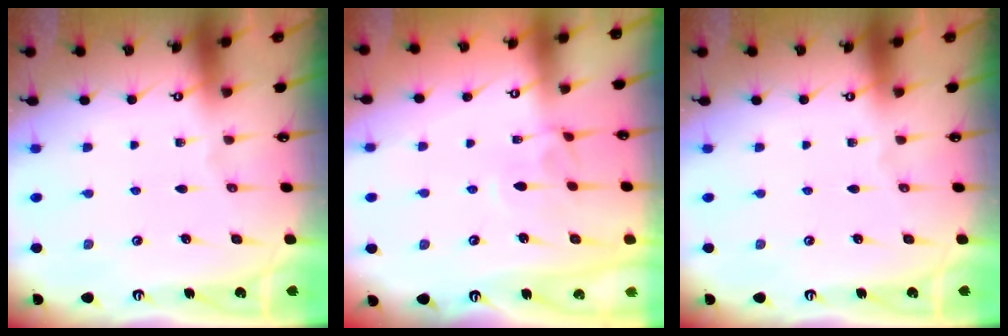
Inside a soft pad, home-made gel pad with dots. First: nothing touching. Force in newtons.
{"total": 3.6, "press": 3.6, "slide": 0.3}
{"total": 0.0}